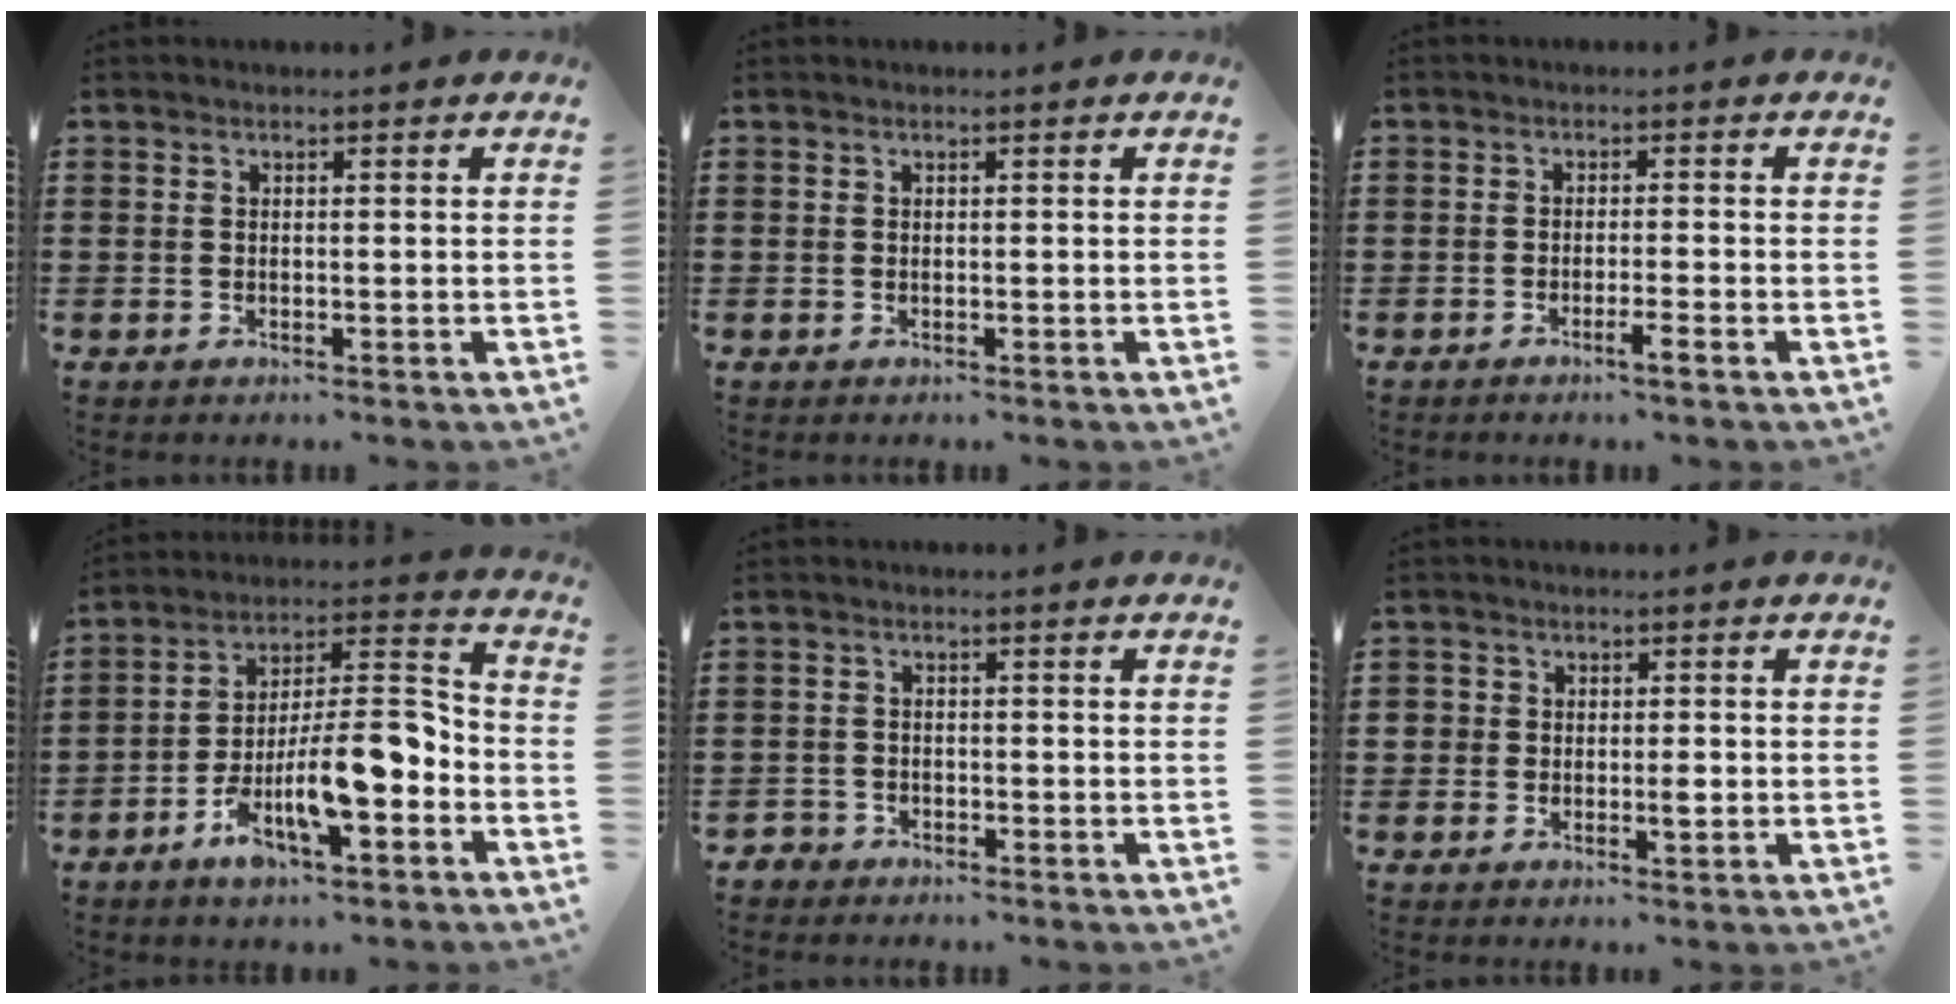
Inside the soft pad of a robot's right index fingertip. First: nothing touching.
{"total": 0.0}
{"total": 2.2, "force": [-1.5, -0.2, 1.6], "torque": [-0.025, -0.002, -0.028]}
{"total": 13.4, "force": [-5.5, 4.3, 11.4], "torque": [-0.209, -0.008, -0.106]}
{"total": 1.7, "force": [-1.5, 0.8, -0.1], "torque": [-0.003, 0.003, -0.034]}
{"total": 2.3, "force": [-0.1, 1.7, 1.5], "torque": [-0.032, 0.006, -0.003]}